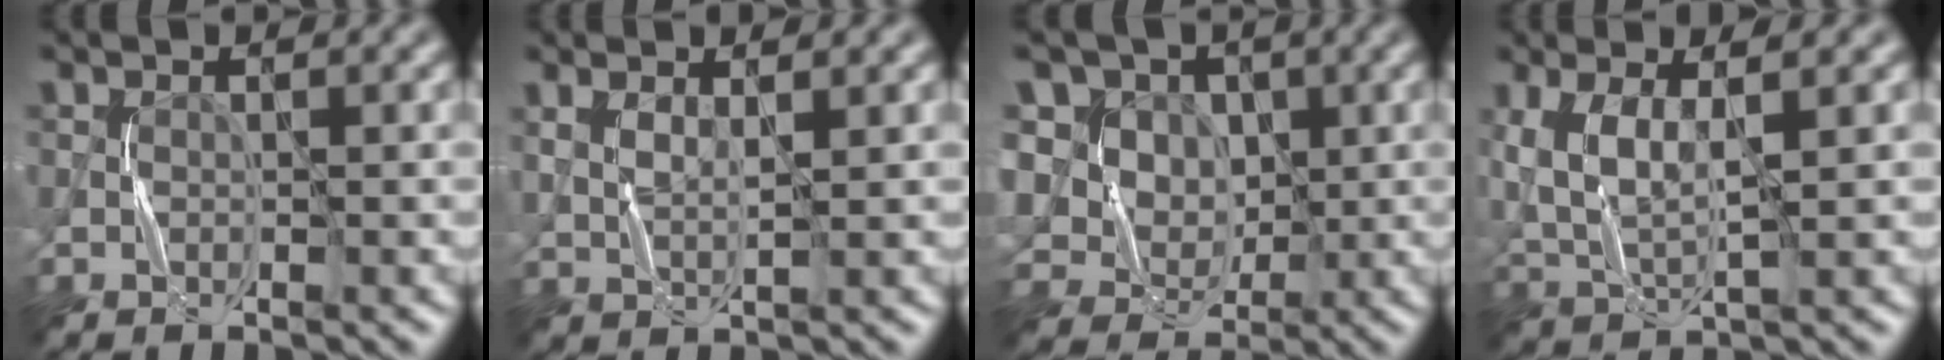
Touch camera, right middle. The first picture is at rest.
{"total": 1.9, "force": [1.0, 0.4, 1.5], "torque": [-0.031, -0.004, 0.021]}
{"total": 10.0, "force": [3.9, 8.2, 4.3], "torque": [-0.097, 0.010, 0.063]}
{"total": 5.4, "force": [1.9, 1.7, 4.7], "torque": [-0.116, -0.001, 0.042]}